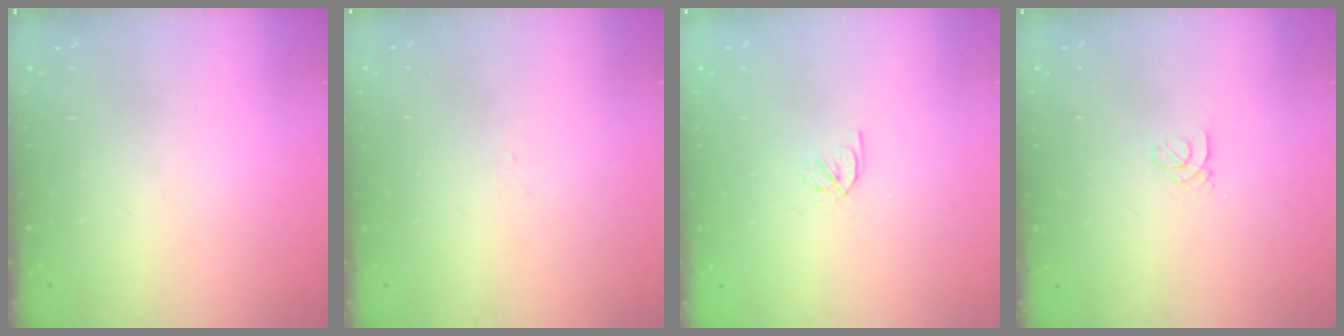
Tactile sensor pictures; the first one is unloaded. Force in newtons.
{"total": 1.6, "press": 1.5, "slide": 0.4}
{"total": 2.4, "press": 2.3, "slide": 0.7}
{"total": 1.0, "press": 1.0, "slide": 0.1}